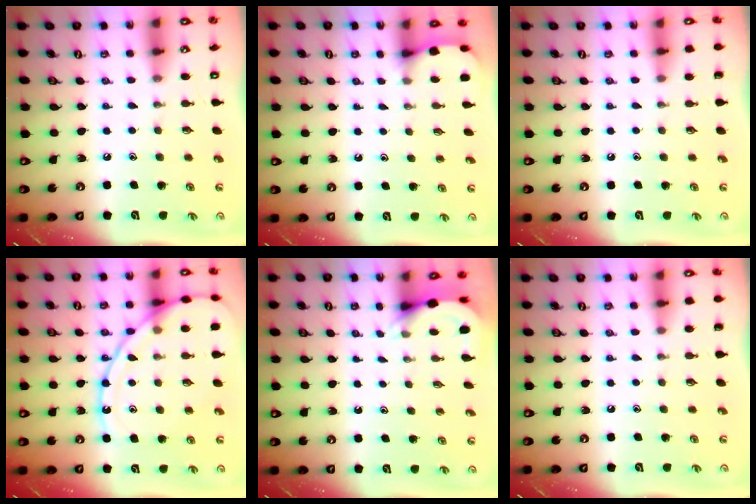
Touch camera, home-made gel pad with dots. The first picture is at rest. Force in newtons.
{"total": 2.2, "press": 2.2, "slide": 0.3}
{"total": 0.0}
{"total": 13.7, "press": 13.6, "slide": 1.2}
{"total": 4.5, "press": 4.5, "slide": 0.3}
{"total": 0.0}